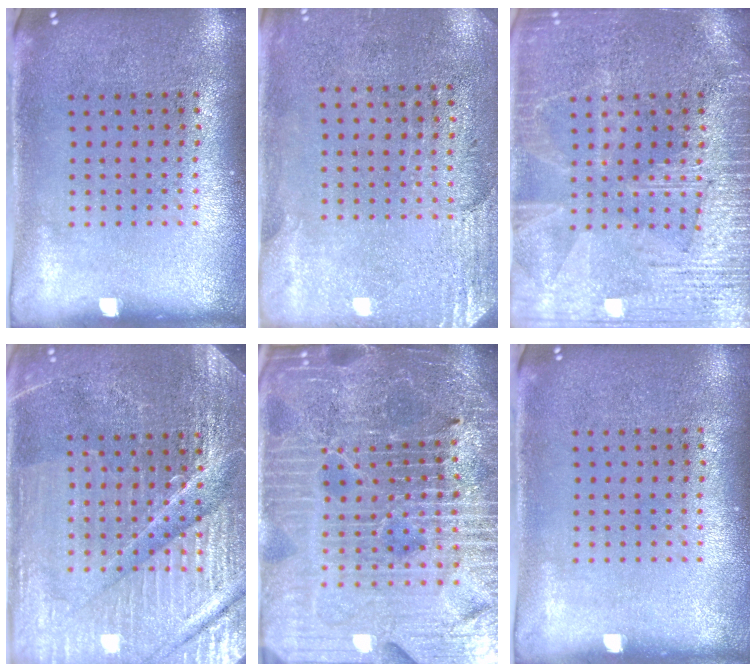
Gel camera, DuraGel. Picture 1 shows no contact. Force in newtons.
{"total": 2.8, "press": 2.4, "slide": 1.4}
{"total": 4.7, "press": 4.7, "slide": 0.7}
{"total": 5.2, "press": 4.9, "slide": 1.8}
{"total": 6.2, "press": 5.6, "slide": 2.7}
{"total": 0.0}